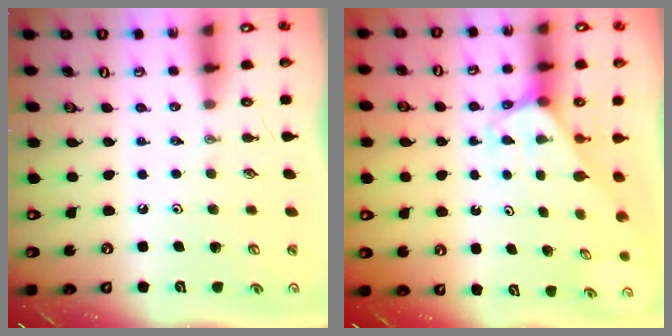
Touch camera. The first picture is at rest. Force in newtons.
{"total": 2.5, "press": 2.5, "slide": 0.1}